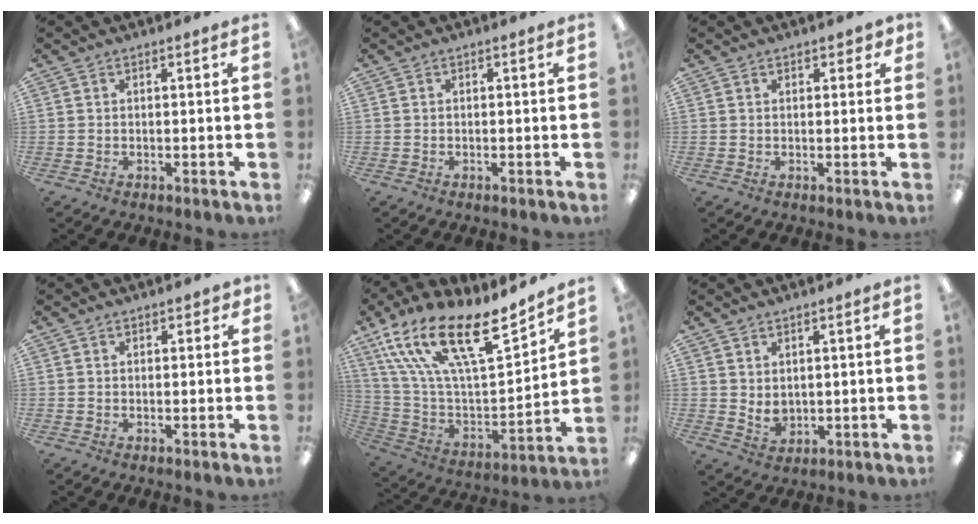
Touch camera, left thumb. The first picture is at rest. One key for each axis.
{"total": 0.0}
{"total": 2.1, "fx": 1.5, "fy": 1.2, "fz": 1.0, "tx": -0.004, "ty": -0.002, "tz": 0.022}
{"total": 1.5, "fx": 1.1, "fy": 0.9, "fz": 0.7, "tx": -0.005, "ty": 0.000, "tz": 0.018}
{"total": 22.5, "fx": 14.8, "fy": 7.5, "fz": 15.2, "tx": -0.278, "ty": -0.095, "tz": 0.258}
{"total": 3.5, "fx": 2.3, "fy": 2.2, "fz": 1.4, "tx": -0.014, "ty": -0.019, "tz": 0.041}